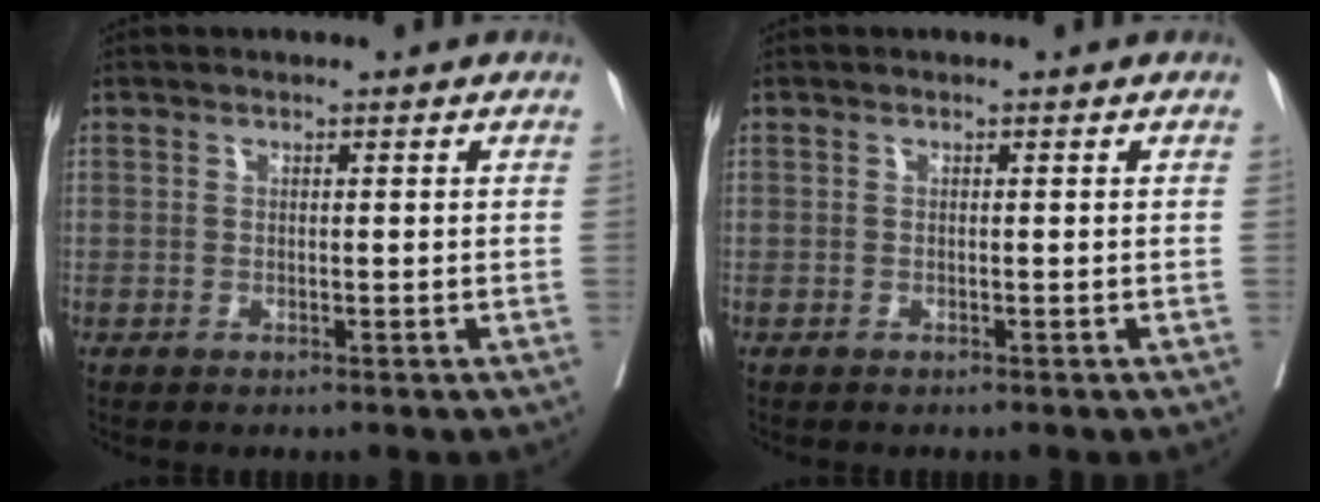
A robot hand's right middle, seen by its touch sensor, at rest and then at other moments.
{"total": 0.0}